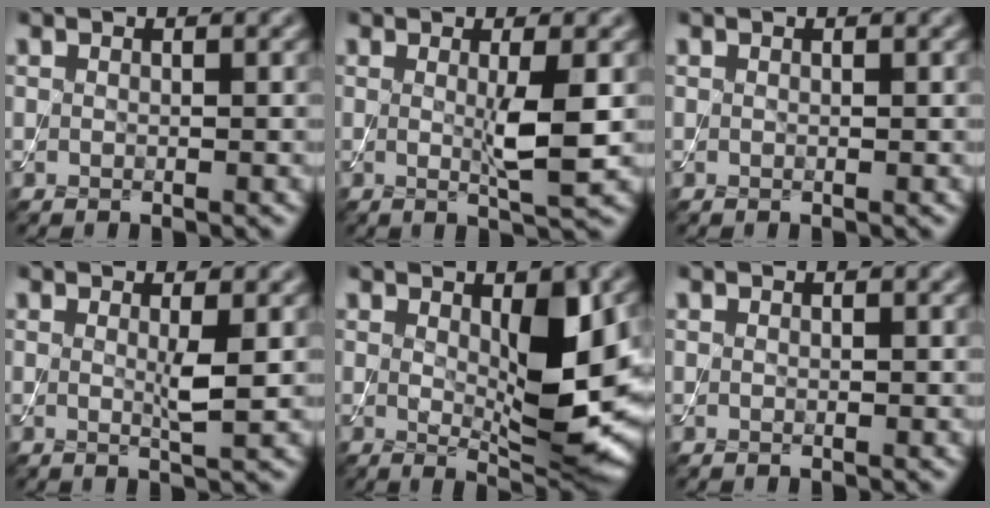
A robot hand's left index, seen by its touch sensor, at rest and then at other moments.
{"total": 3.3, "force": [0.1, 0.3, 3.3], "torque": [-0.059, -0.008, 0.002]}
{"total": 0.0}
{"total": 1.8, "force": [0.3, 0.1, 1.8], "torque": [-0.035, -0.005, 0.002]}
{"total": 6.5, "force": [0.6, 1.8, 6.2], "torque": [-0.090, -0.014, 0.015]}
{"total": 0.0}